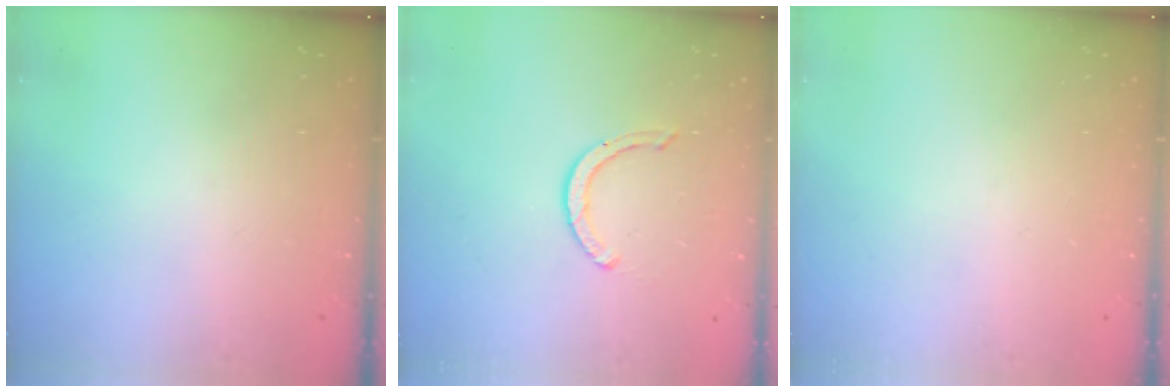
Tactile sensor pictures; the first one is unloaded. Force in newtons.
{"total": 3.8, "press": 3.8, "slide": 0.3}
{"total": 0.0}